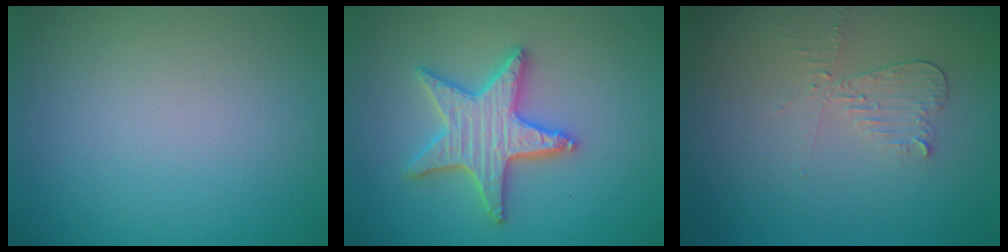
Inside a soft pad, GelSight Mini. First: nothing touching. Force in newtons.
{"total": 5.2, "press": 5.1, "slide": 0.8}
{"total": 2.1, "press": 2.0, "slide": 0.5}